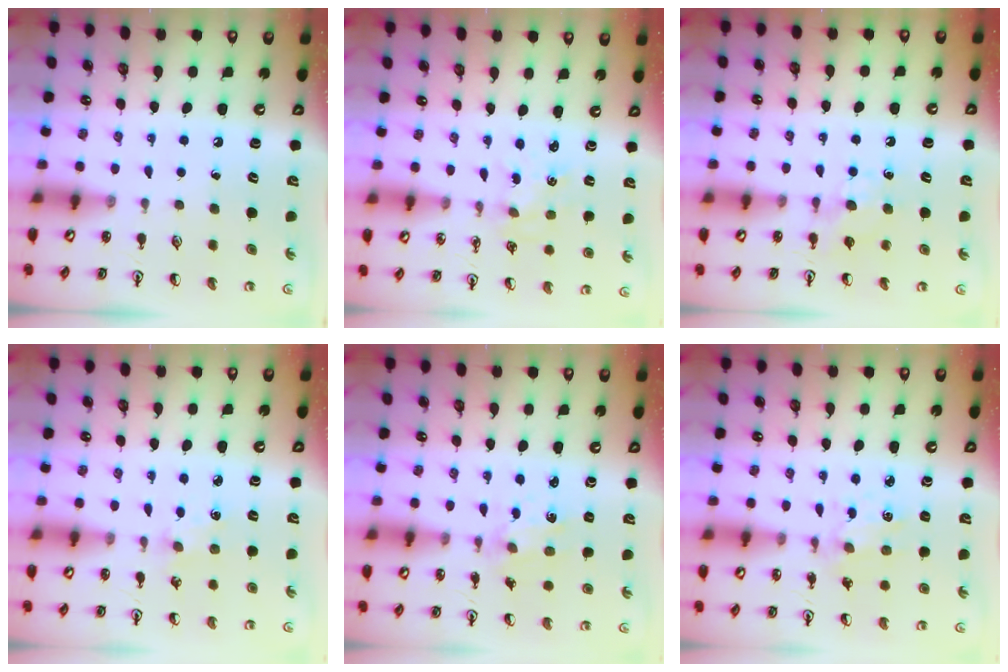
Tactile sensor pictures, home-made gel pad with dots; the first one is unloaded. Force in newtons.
{"total": 1.4, "press": 1.4, "slide": 0.2}
{"total": 6.0, "press": 6.0, "slide": 0.7}
{"total": 1.5, "press": 1.4, "slide": 0.2}
{"total": 1.3, "press": 1.3, "slide": 0.3}
{"total": 1.6, "press": 1.6, "slide": 0.3}